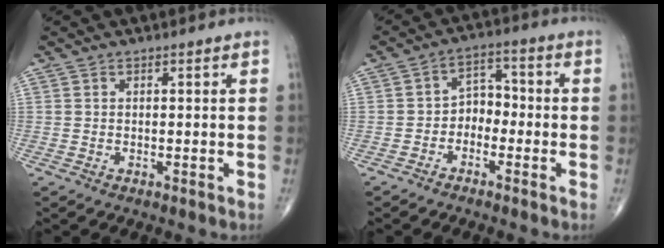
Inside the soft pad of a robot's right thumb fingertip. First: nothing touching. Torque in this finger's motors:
{"motor_torque": [-0.52, 0.02, 0.16, 0.08, 0.08]}